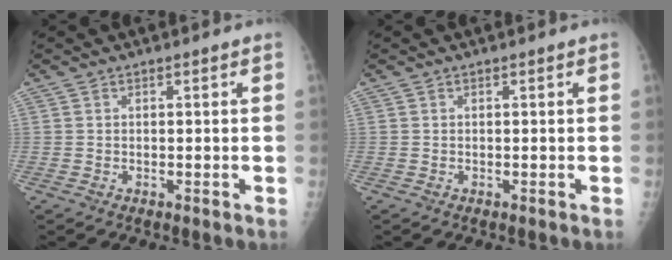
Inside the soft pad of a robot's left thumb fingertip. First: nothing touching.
{"total": 0.0}